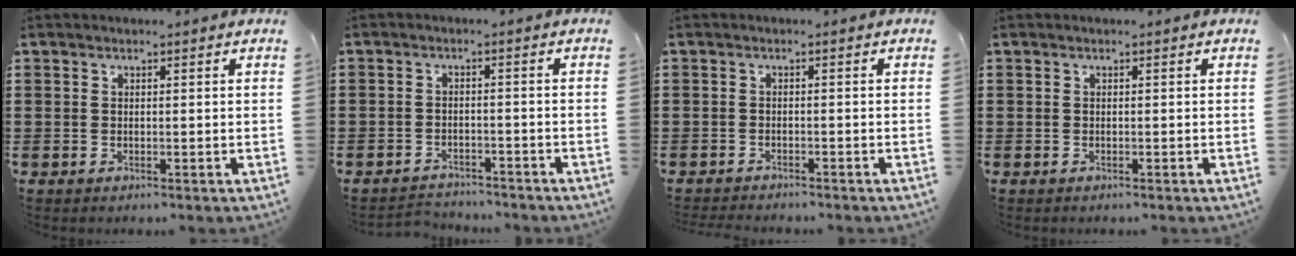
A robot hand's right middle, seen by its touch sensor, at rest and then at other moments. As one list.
[{"total": 2.7, "force": [-2.6, 0.6, -0.3], "torque": [-0.001, 0.001, -0.059]}, {"total": 1.2, "force": [-1.2, 0.0, 0.0], "torque": [-0.004, 0.002, -0.025]}, {"total": 0.0}]